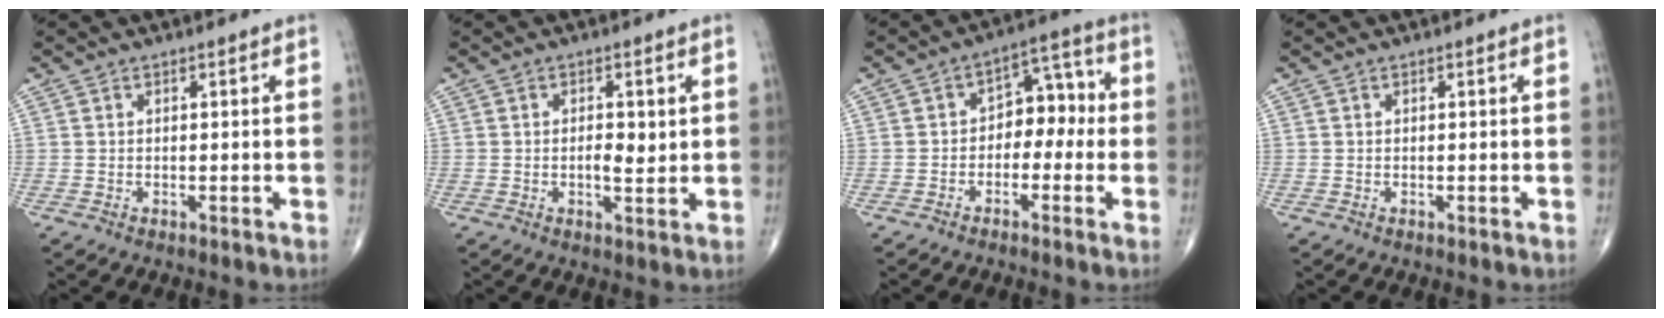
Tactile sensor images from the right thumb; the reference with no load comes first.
{"total": 3.5, "force": [0.3, 1.6, 3.1], "torque": [-0.045, -0.004, 0.005]}
{"total": 7.6, "force": [-1.1, 5.1, 5.5], "torque": [-0.039, 0.038, -0.031]}
{"total": 0.0}